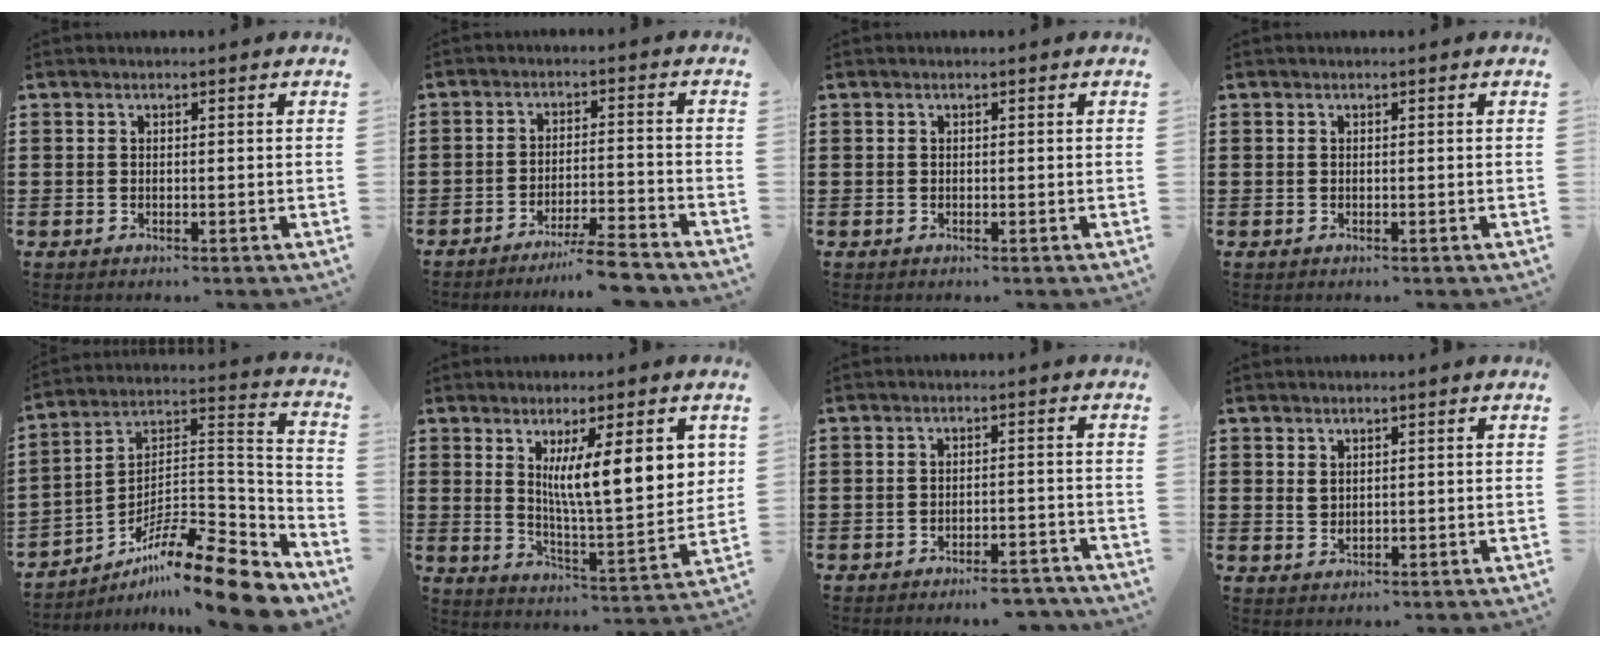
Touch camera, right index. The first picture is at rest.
{"total": 5.7, "force": [-5.1, -0.5, 2.3], "torque": [-0.037, -0.010, -0.098]}
{"total": 0.0}
{"total": 0.0}
{"total": 13.5, "force": [-10.6, 1.9, 8.2], "torque": [-0.120, 0.023, -0.195]}
{"total": 11.4, "force": [4.1, 2.1, 10.4], "torque": [-0.177, -0.010, 0.063]}
{"total": 3.5, "force": [-3.4, 0.0, 0.9], "torque": [-0.017, 0.000, -0.068]}
{"total": 1.2, "force": [0.8, 0.6, 0.7], "torque": [-0.016, 0.004, 0.014]}